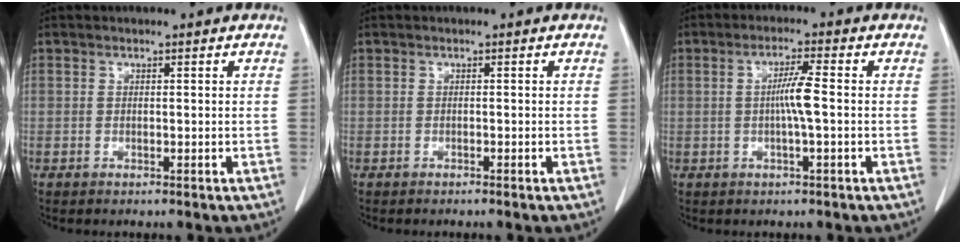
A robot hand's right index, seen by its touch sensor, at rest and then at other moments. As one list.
[{"total": 0.7, "force": [-0.6, 0.0, 0.4], "torque": [-0.006, -0.001, -0.006]}, {"total": 4.1, "force": [-0.3, -0.2, 4.1], "torque": [-0.077, 0.001, -0.005]}]